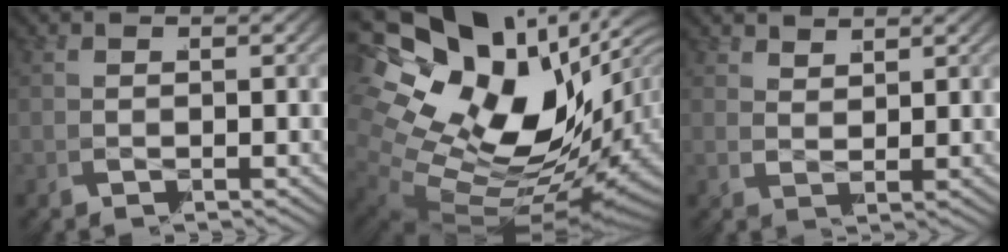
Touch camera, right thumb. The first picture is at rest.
{"total": 20.3, "force": [2.0, 13.6, 14.9], "torque": [-0.282, -0.023, 0.039]}
{"total": 2.1, "force": [2.0, -0.5, -0.6], "torque": [0.025, 0.008, 0.034]}